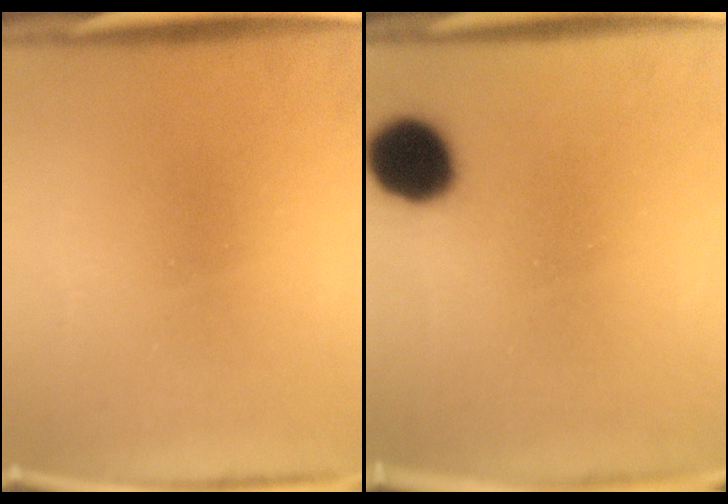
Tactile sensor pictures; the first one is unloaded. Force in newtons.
{"total": 10.8}